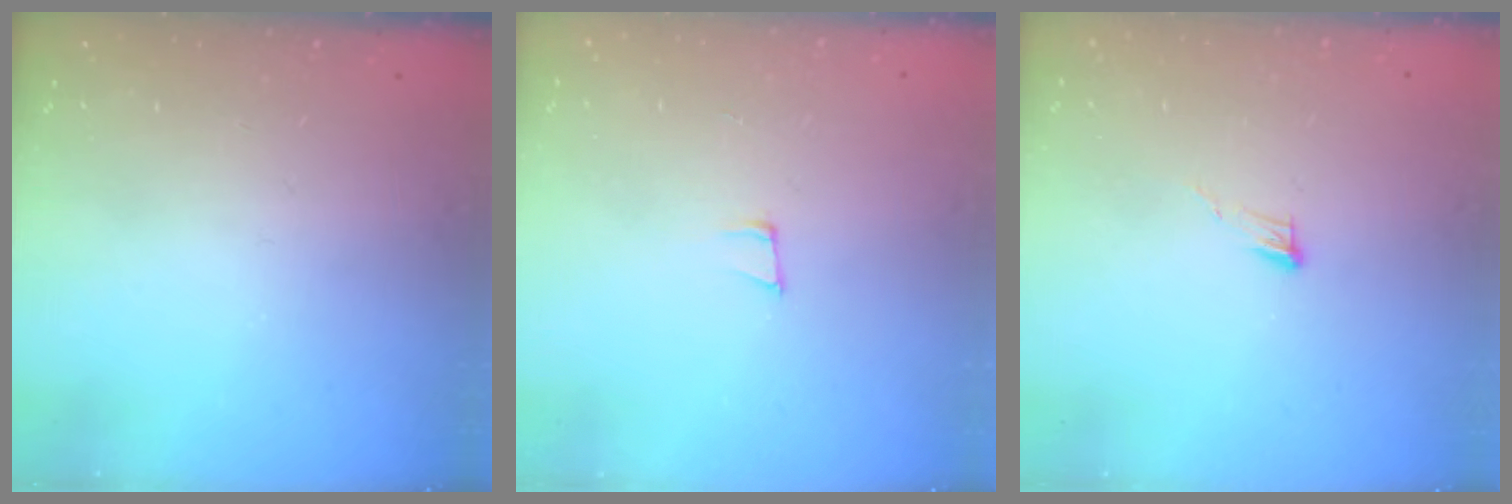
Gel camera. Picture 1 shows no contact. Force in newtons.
{"total": 6.7, "press": 5.8, "slide": 3.2}
{"total": 3.8, "press": 3.8, "slide": 0.3}